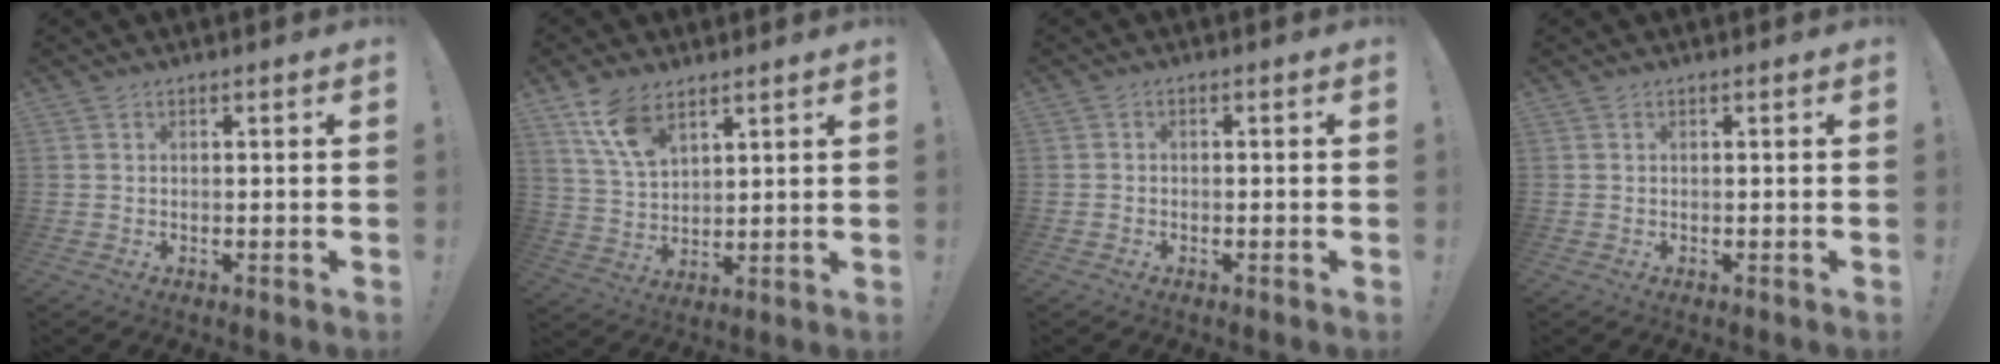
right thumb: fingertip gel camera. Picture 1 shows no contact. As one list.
[{"total": 9.8, "force": [6.6, 4.8, 5.5], "torque": [-0.101, -0.030, 0.127]}, {"total": 1.3, "force": [-1.1, 0.6, 0.4], "torque": [-0.005, 0.004, -0.019]}, {"total": 0.0}]